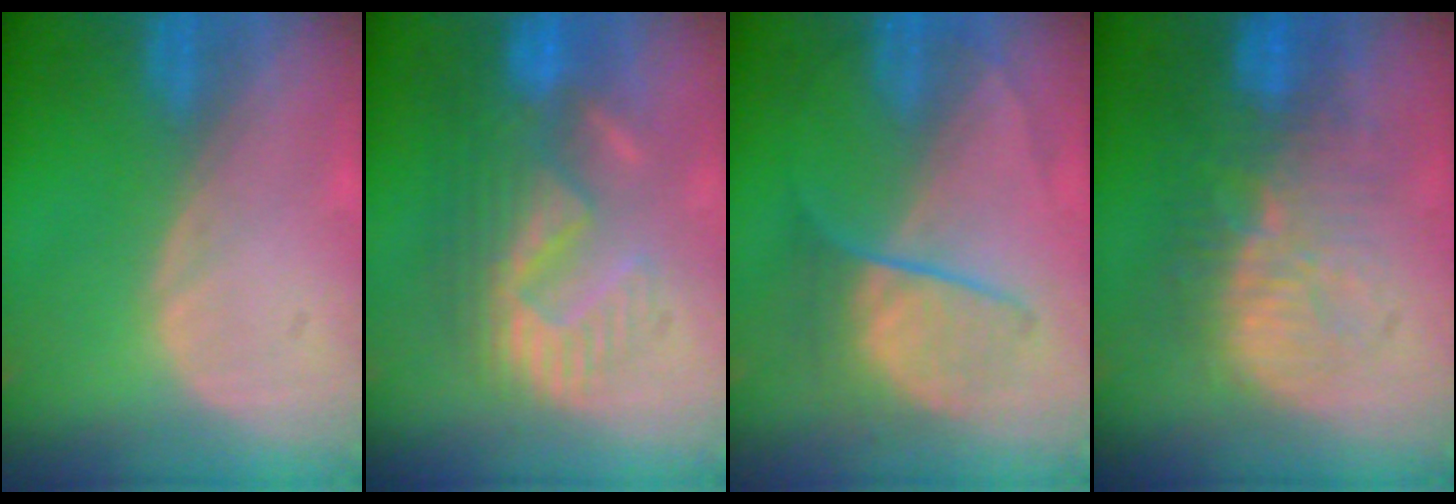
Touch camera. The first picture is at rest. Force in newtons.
{"total": 10.7, "press": 9.7, "slide": 4.4}
{"total": 6.3, "press": 6.3, "slide": 0.7}
{"total": 11.1, "press": 9.9, "slide": 5.0}